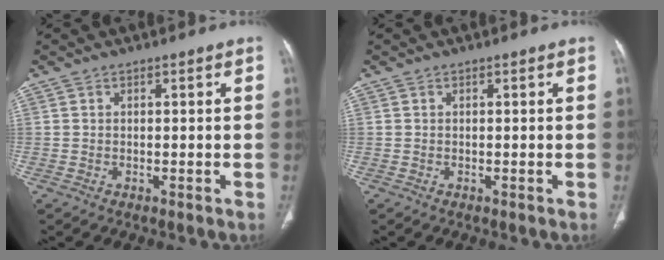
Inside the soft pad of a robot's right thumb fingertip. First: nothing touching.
{"total": 0.0}